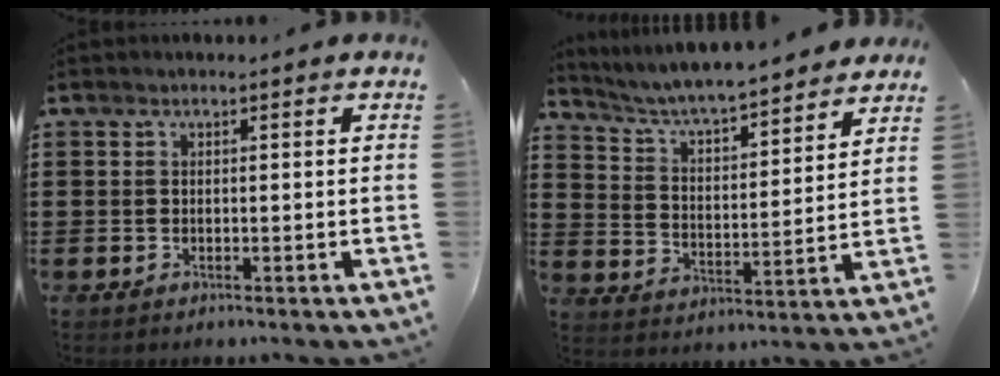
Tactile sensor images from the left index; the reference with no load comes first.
{"total": 5.2, "force": [5.0, 0.3, 1.6], "torque": [-0.054, -0.037, 0.081]}